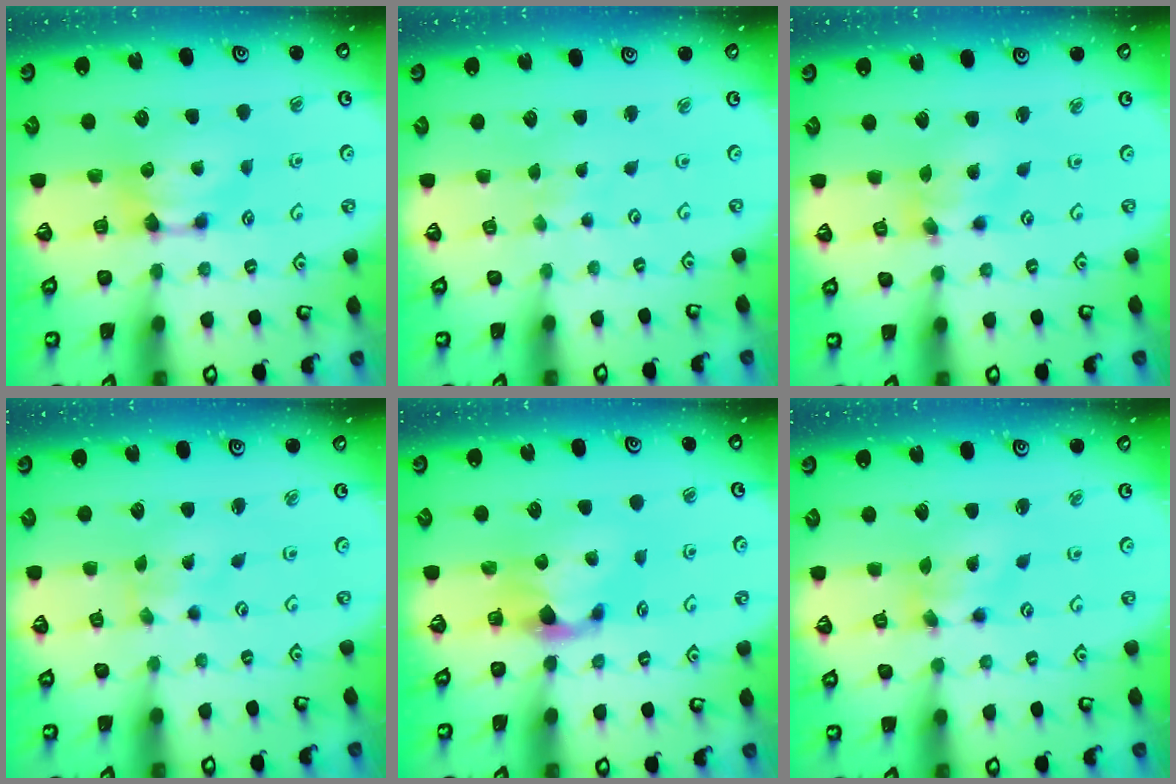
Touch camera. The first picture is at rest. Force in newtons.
{"total": 4.9, "press": 4.9, "slide": 0.3}
{"total": 1.8, "press": 1.3, "slide": 1.2}
{"total": 3.9, "press": 3.7, "slide": 1.1}
{"total": 1.4, "press": 0.6, "slide": 1.3}
{"total": 2.2, "press": 1.7, "slide": 1.4}